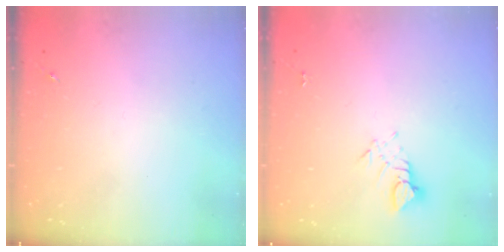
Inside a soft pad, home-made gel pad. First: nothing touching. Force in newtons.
{"total": 3.1, "press": 3.1, "slide": 0.1}